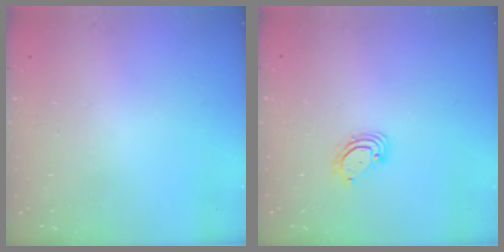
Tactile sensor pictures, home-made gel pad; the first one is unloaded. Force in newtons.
{"total": 3.7, "press": 3.7, "slide": 0.1}